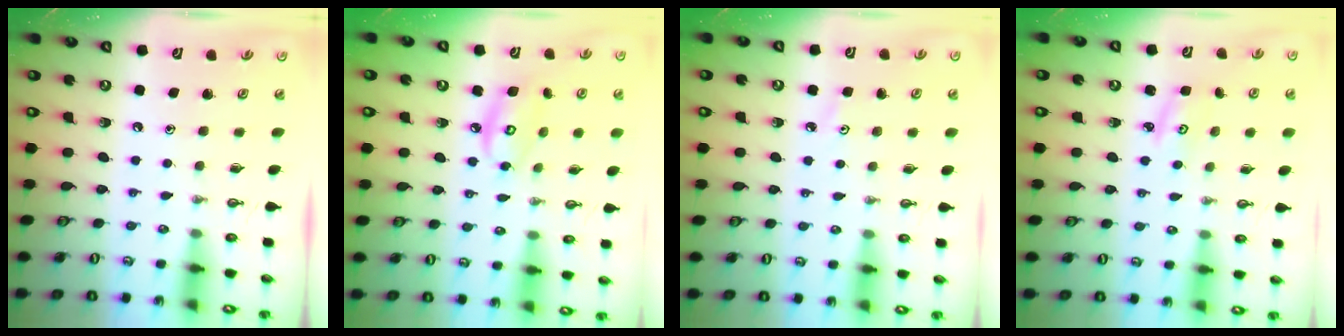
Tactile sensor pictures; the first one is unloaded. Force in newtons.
{"total": 8.2, "press": 8.2, "slide": 0.6}
{"total": 2.6, "press": 2.6, "slide": 0.5}
{"total": 2.9, "press": 2.8, "slide": 0.4}